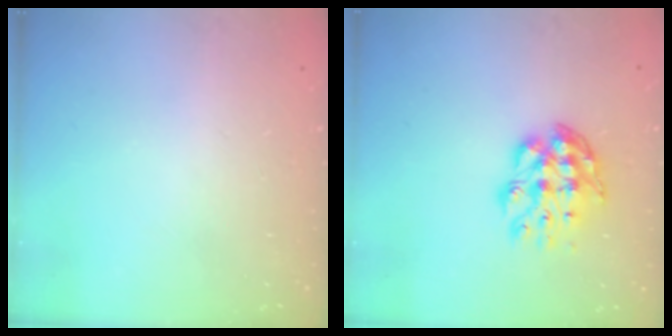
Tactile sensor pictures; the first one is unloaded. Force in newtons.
{"total": 10.0, "press": 9.9, "slide": 0.9}